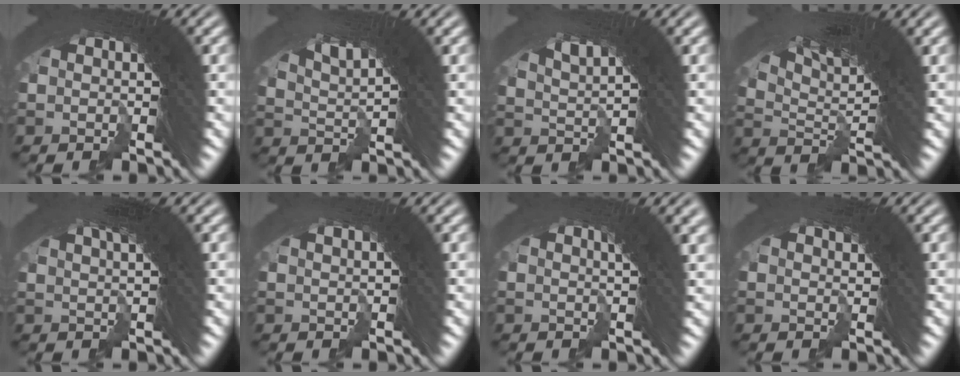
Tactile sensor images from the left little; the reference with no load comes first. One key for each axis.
{"total": 6.4, "fx": 4.5, "fy": -0.5, "fz": 4.5, "tx": -0.077, "ty": 0.022, "tz": 0.073}
{"total": 6.0, "fx": 4.7, "fy": -0.7, "fz": 3.6, "tx": -0.057, "ty": 0.031, "tz": 0.075}
{"total": 8.6, "fx": 5.7, "fy": 0.1, "fz": 6.5, "tx": -0.117, "ty": 0.016, "tz": 0.096}
{"total": 5.8, "fx": 3.8, "fy": -0.5, "fz": 4.4, "tx": -0.051, "ty": 0.045, "tz": 0.052}
{"total": 1.9, "fx": 1.0, "fy": -1.6, "fz": 0.2, "tx": -0.002, "ty": 0.009, "tz": 0.019}
{"total": 4.2, "fx": 2.4, "fy": -0.3, "fz": 3.4, "tx": -0.035, "ty": 0.036, "tz": 0.029}
{"total": 1.0, "fx": 0.3, "fy": -0.7, "fz": 0.6, "tx": -0.012, "ty": -0.002, "tz": 0.009}